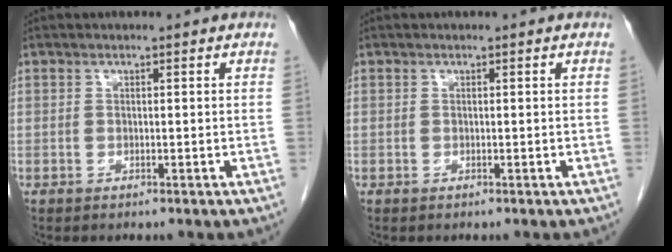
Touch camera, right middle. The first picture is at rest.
{"total": 0.0}